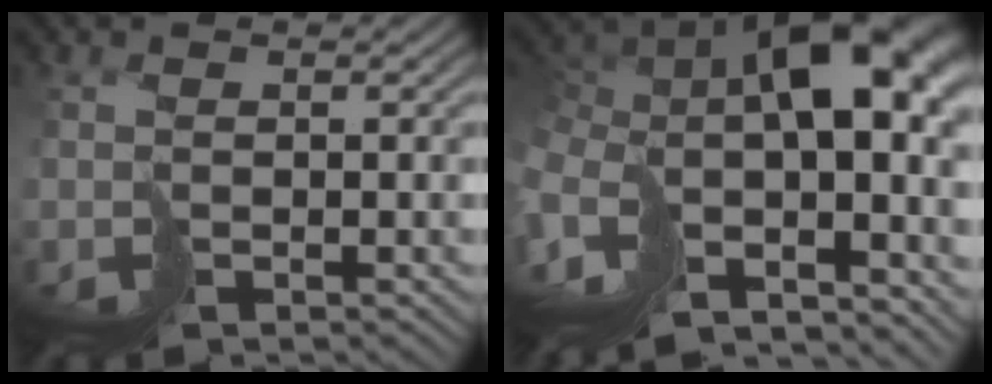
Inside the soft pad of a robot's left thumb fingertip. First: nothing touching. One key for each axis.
{"total": 16.1, "fx": -1.7, "fy": 9.1, "fz": 13.2, "tx": -0.247, "ty": -0.016, "tz": -0.003}